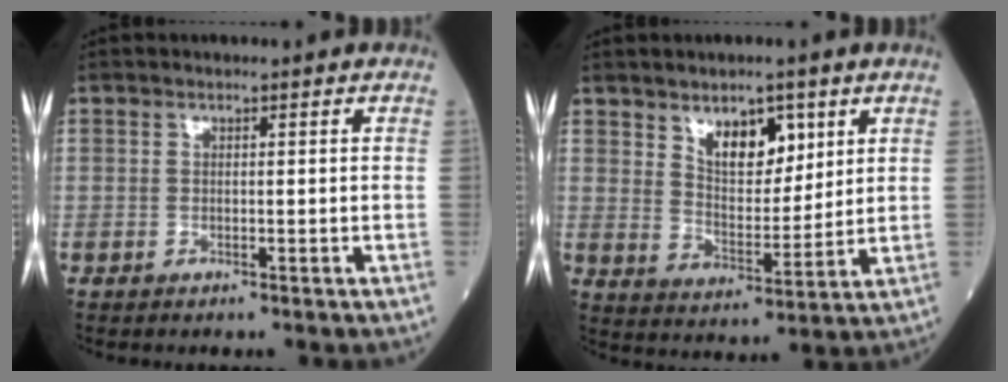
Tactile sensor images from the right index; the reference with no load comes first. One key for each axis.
{"total": 7.6, "fx": 4.2, "fy": 3.7, "fz": 5.1, "tx": -0.082, "ty": -0.005, "tz": 0.076}